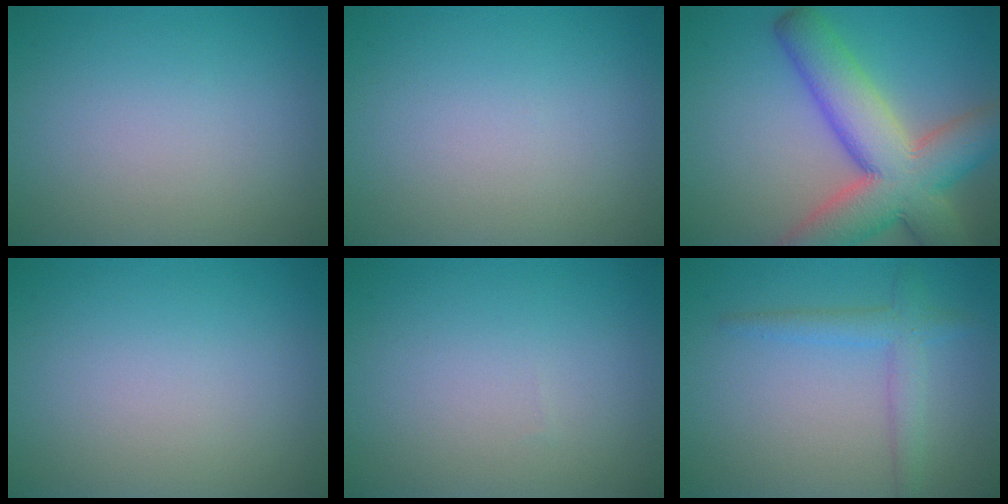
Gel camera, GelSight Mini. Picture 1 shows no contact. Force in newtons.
{"total": 0.0}
{"total": 11.1, "press": 11.1, "slide": 0.6}
{"total": 0.0}
{"total": 0.0}
{"total": 2.7, "press": 2.7, "slide": 0.0}